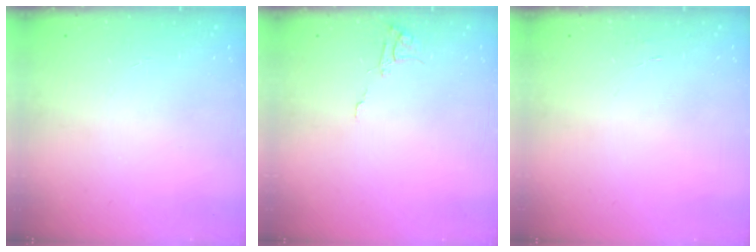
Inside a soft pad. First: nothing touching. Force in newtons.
{"total": 4.6, "press": 4.6, "slide": 0.4}
{"total": 1.3, "press": 1.3, "slide": 0.1}